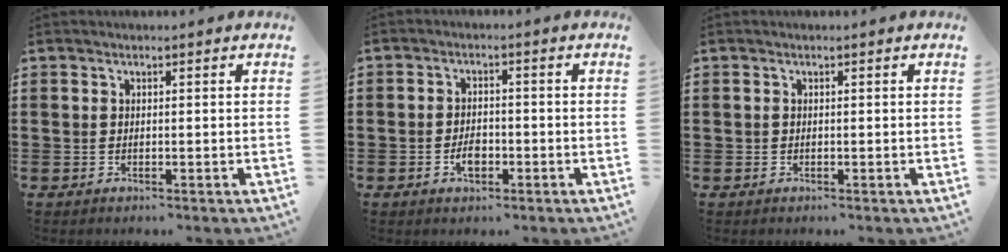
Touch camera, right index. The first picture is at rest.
{"total": 3.0, "force": [-1.2, 1.8, 2.0], "torque": [-0.039, 0.003, -0.021]}
{"total": 0.0}